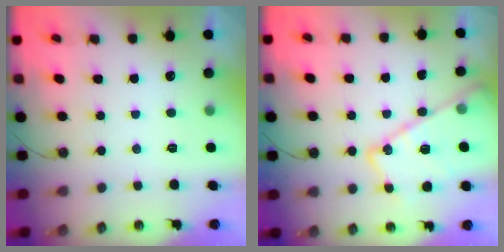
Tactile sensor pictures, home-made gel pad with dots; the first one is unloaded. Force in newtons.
{"total": 18.1, "press": 18.1, "slide": 1.0}